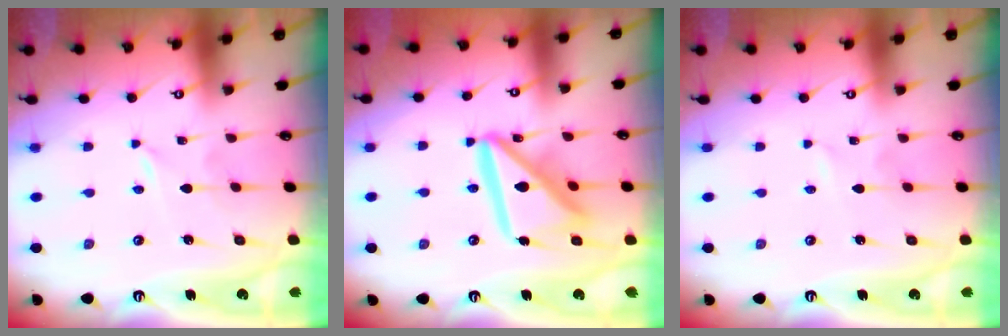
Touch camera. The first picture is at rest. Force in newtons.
{"total": 16.1, "press": 16.0, "slide": 1.8}
{"total": 0.0}